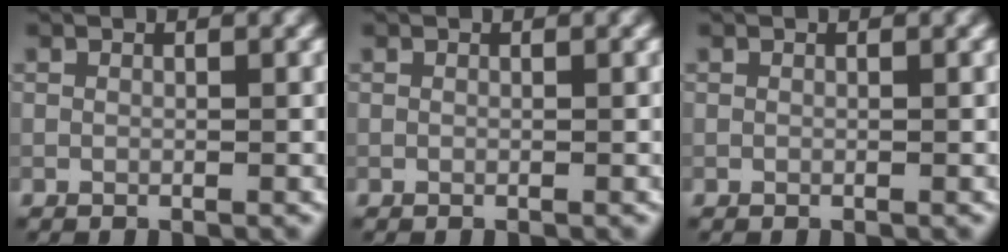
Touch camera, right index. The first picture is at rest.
{"total": 0.0}
{"total": 0.0}